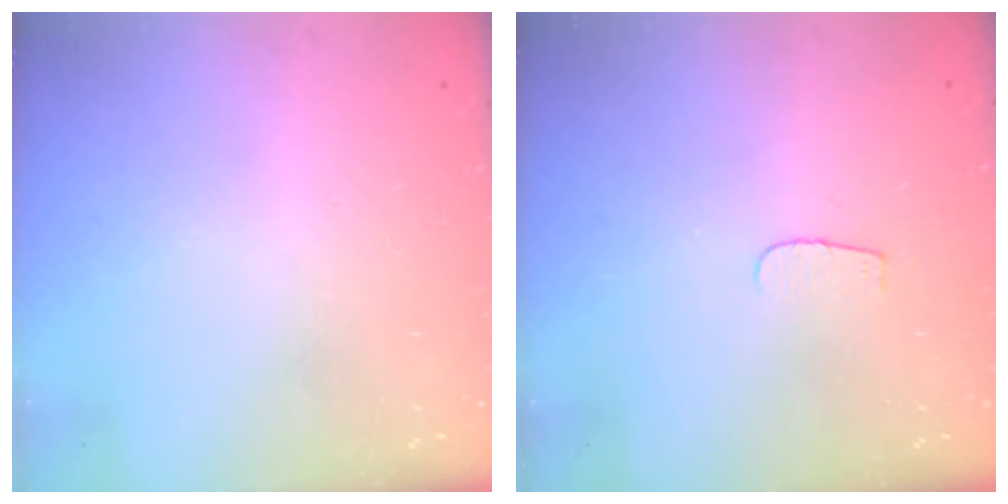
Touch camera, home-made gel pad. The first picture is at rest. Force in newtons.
{"total": 3.5, "press": 3.5, "slide": 0.3}